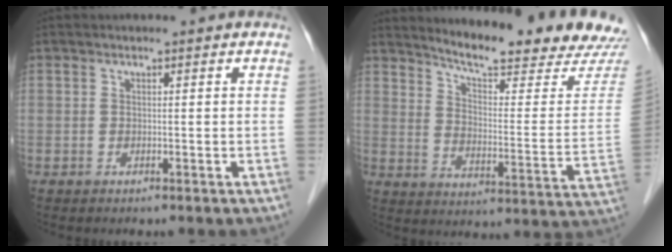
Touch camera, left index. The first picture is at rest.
{"total": 19.4, "force": [18.2, 0.2, 6.7], "torque": [-0.101, -0.093, 0.233]}